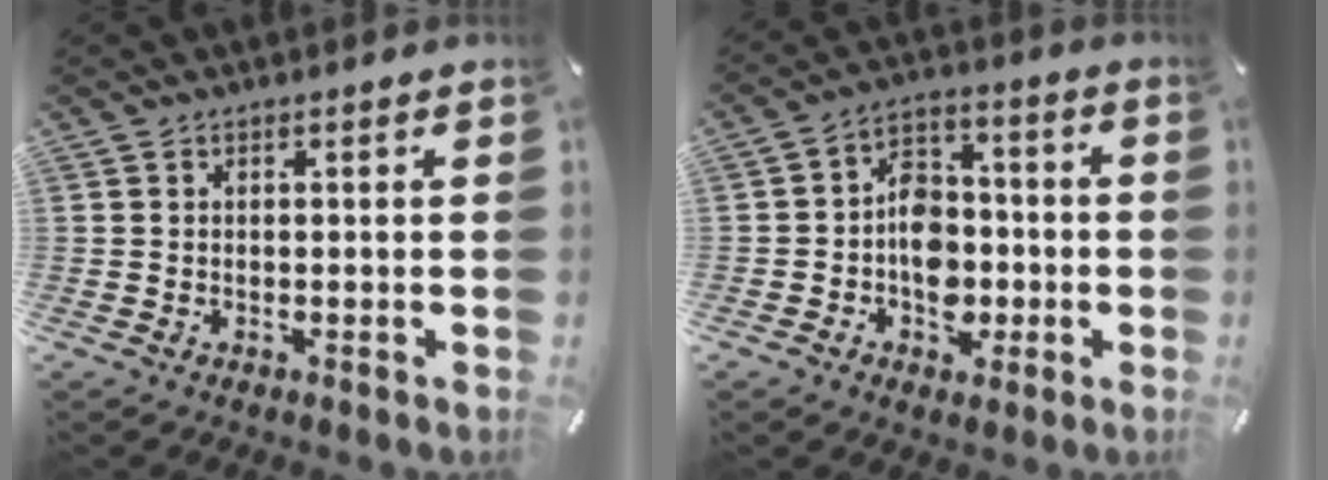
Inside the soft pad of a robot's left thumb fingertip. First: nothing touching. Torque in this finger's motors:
{"motor_torque": [-0.16, 1.08, 0.80, 0.28, 0.11]}